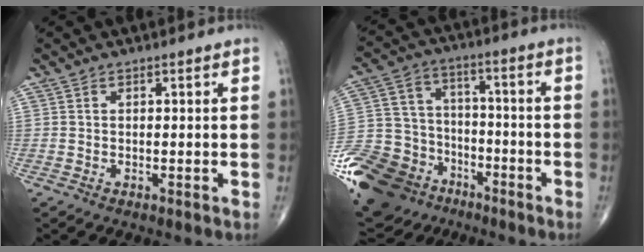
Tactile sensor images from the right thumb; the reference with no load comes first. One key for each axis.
{"total": 24.5, "fx": -13.5, "fy": 17.4, "fz": 10.8, "tx": -0.249, "ty": 0.064, "tz": -0.230}